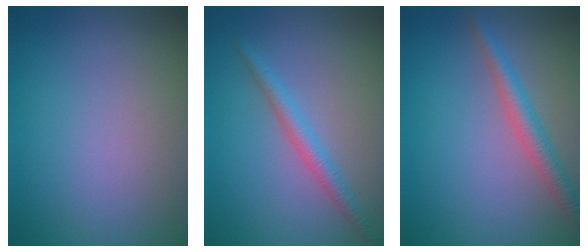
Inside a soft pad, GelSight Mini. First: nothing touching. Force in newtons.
{"total": 2.0, "press": 2.0, "slide": 0.1}
{"total": 2.8, "press": 2.8, "slide": 0.1}